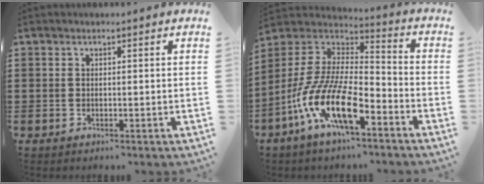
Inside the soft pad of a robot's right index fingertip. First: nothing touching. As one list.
[{"total": 13.7, "force": [-7.9, 4.4, 10.3], "torque": [-0.237, -0.006, -0.157]}]